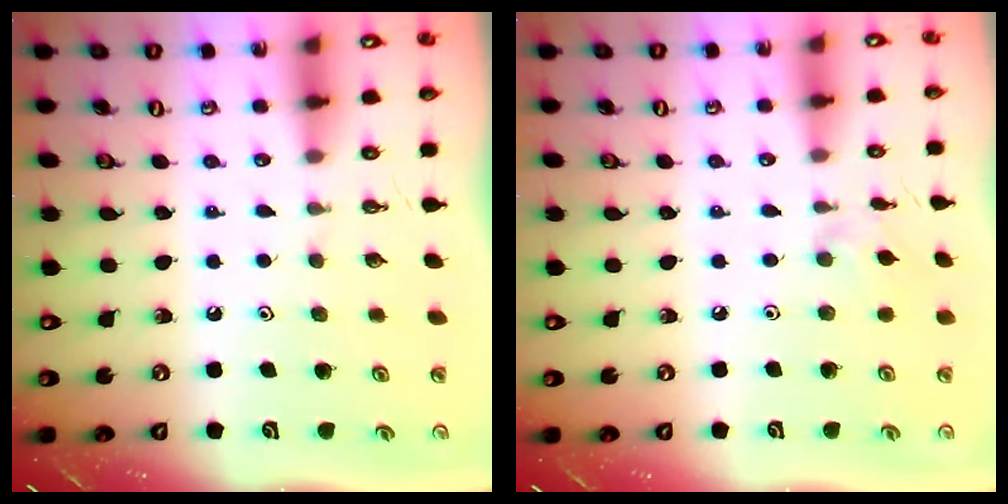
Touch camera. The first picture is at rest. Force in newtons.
{"total": 1.8, "press": 1.7, "slide": 0.5}